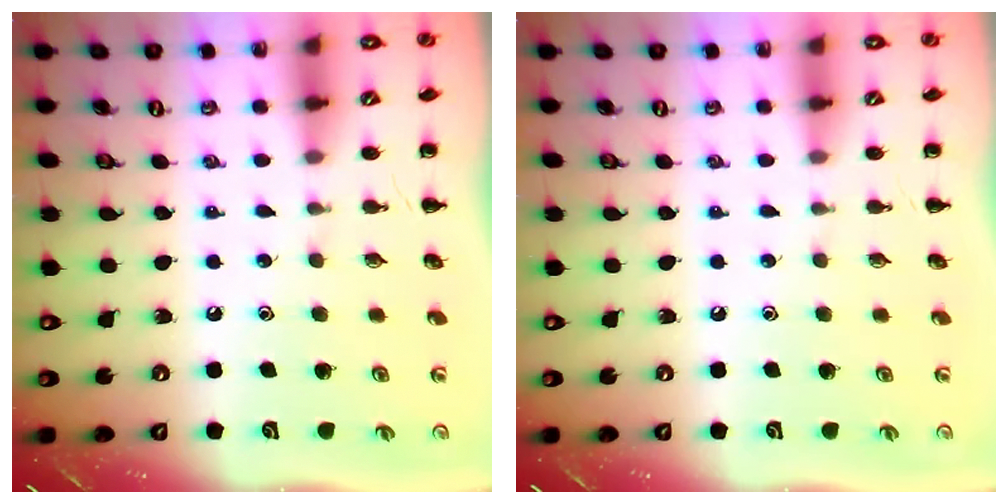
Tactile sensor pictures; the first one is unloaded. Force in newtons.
{"total": 0.0}